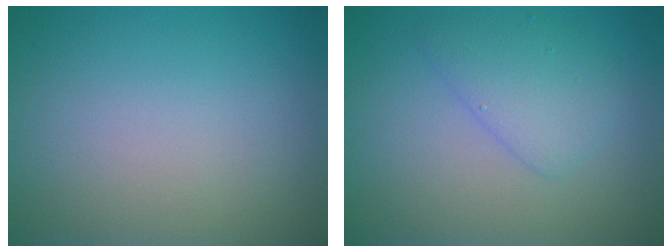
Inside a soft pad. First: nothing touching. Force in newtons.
{"total": 2.8, "press": 2.8, "slide": 0.1}